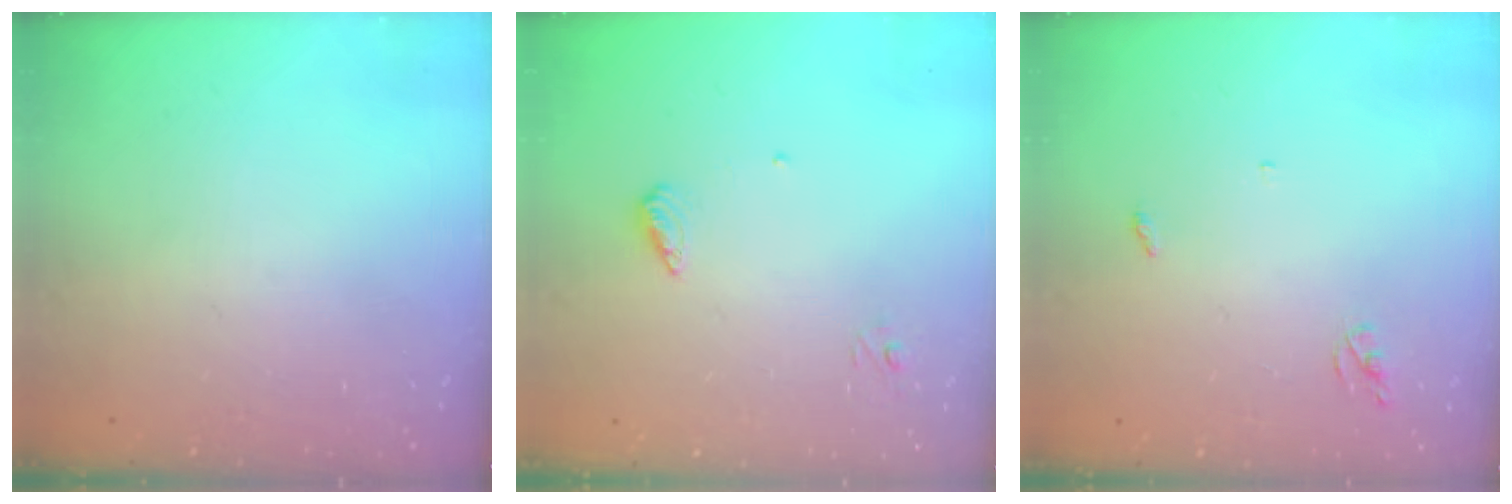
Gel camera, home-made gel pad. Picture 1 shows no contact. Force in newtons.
{"total": 6.0, "press": 6.0, "slide": 0.6}
{"total": 2.6, "press": 2.6, "slide": 0.2}